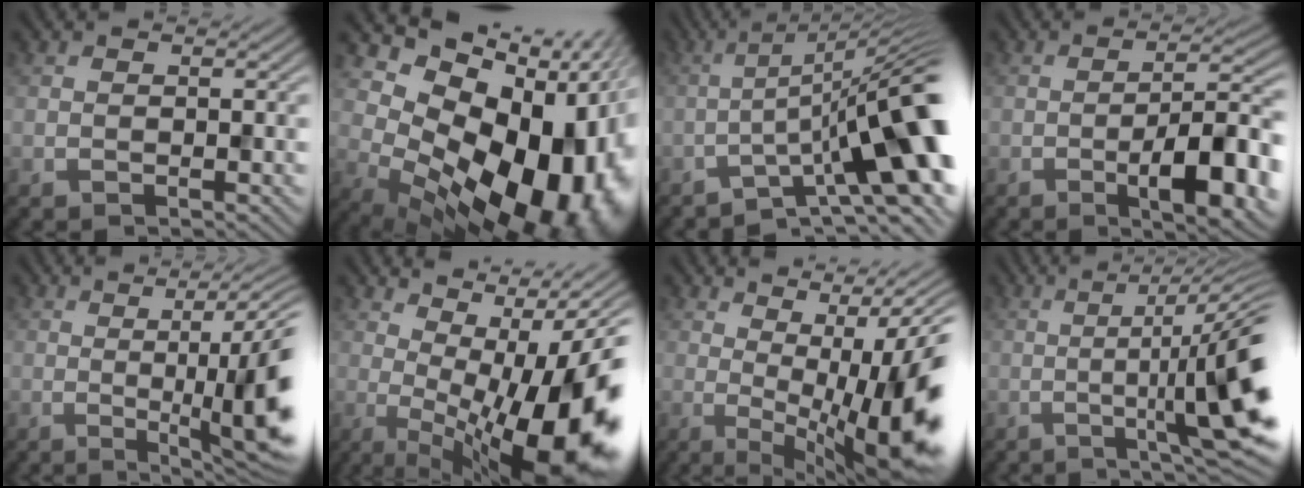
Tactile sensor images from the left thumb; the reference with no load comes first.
{"total": 18.6, "force": [0.2, 12.4, 13.8], "torque": [-0.183, -0.045, 0.049]}
{"total": 14.2, "force": [-4.3, 3.1, 13.1], "torque": [-0.187, 0.010, -0.073]}
{"total": 11.3, "force": [-4.1, 3.4, 9.9], "torque": [-0.145, 0.004, -0.058]}
{"total": 14.2, "force": [-0.4, 3.6, 13.8], "torque": [-0.161, 0.000, -0.006]}
{"total": 19.0, "force": [-1.2, 6.1, 17.9], "torque": [-0.224, 0.003, -0.017]}
{"total": 16.8, "force": [-0.7, 5.1, 15.9], "torque": [-0.206, 0.005, -0.004]}
{"total": 13.9, "force": [-2.2, 2.0, 13.5], "torque": [-0.173, 0.007, -0.029]}